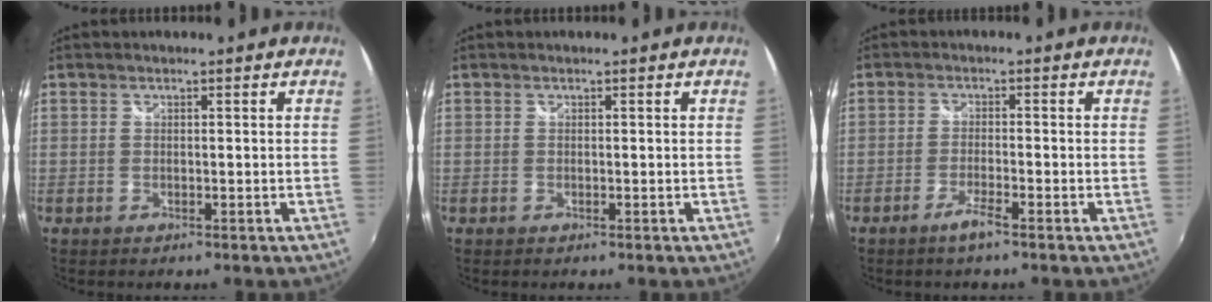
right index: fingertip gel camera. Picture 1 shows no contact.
{"total": 0.0}
{"total": 3.0, "force": [-2.2, 0.0, 2.0], "torque": [-0.052, -0.006, -0.045]}